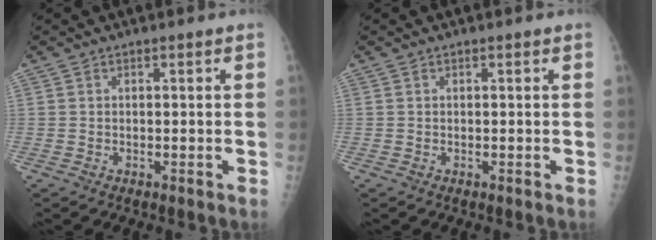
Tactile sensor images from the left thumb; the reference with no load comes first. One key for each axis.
{"total": 0.0}